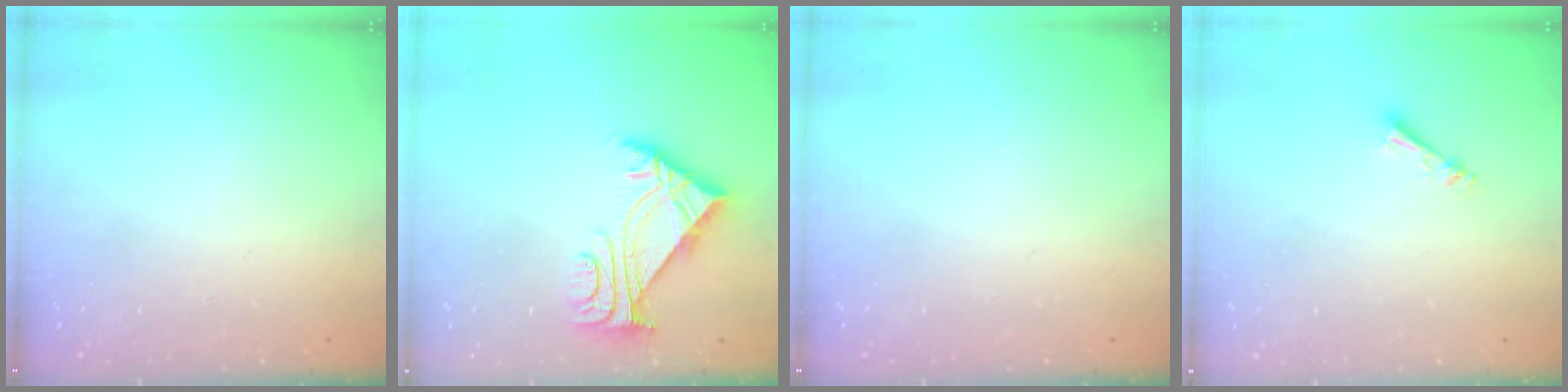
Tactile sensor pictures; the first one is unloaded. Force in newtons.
{"total": 6.1, "press": 6.0, "slide": 1.1}
{"total": 0.0}
{"total": 2.4, "press": 2.4, "slide": 0.4}